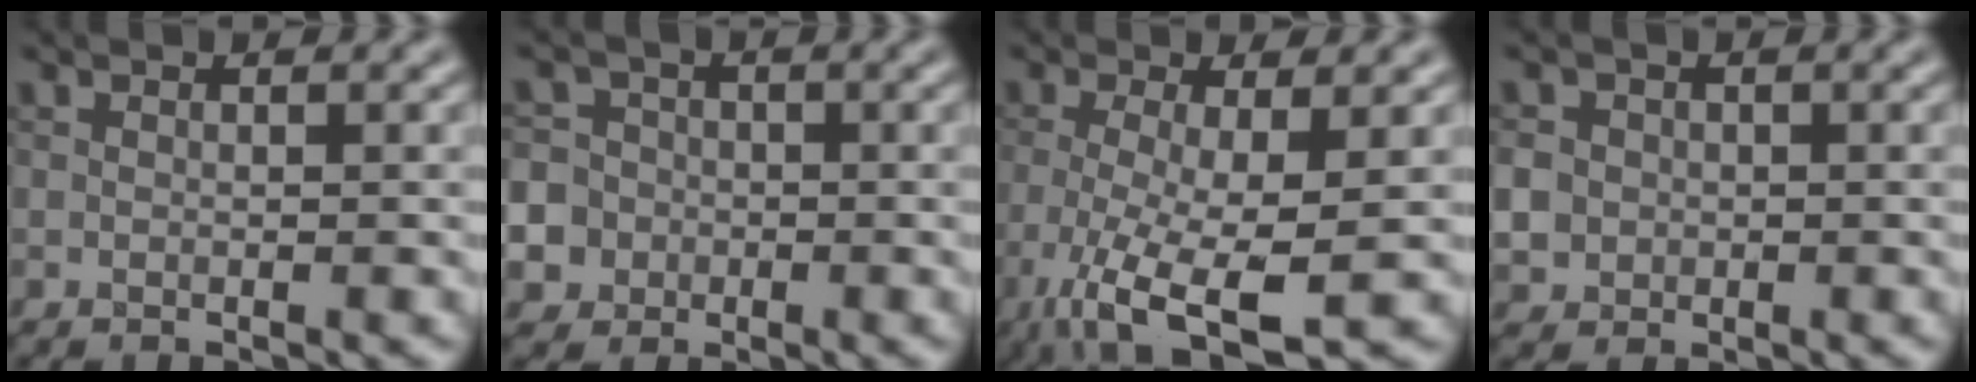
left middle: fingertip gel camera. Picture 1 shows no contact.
{"total": 9.4, "force": [-3.1, 8.6, 2.2], "torque": [-0.062, -0.001, -0.086]}
{"total": 7.8, "force": [-2.9, 2.2, 6.9], "torque": [-0.146, -0.020, -0.051]}
{"total": 4.4, "force": [-0.5, 4.1, 1.5], "torque": [-0.034, 0.008, -0.021]}